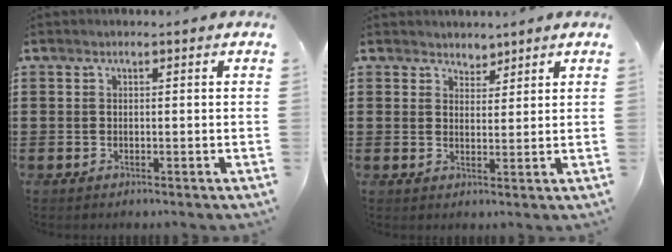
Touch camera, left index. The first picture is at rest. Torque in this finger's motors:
{"motor_torque": [-0.02, -0.02, 0.00, -0.02]}